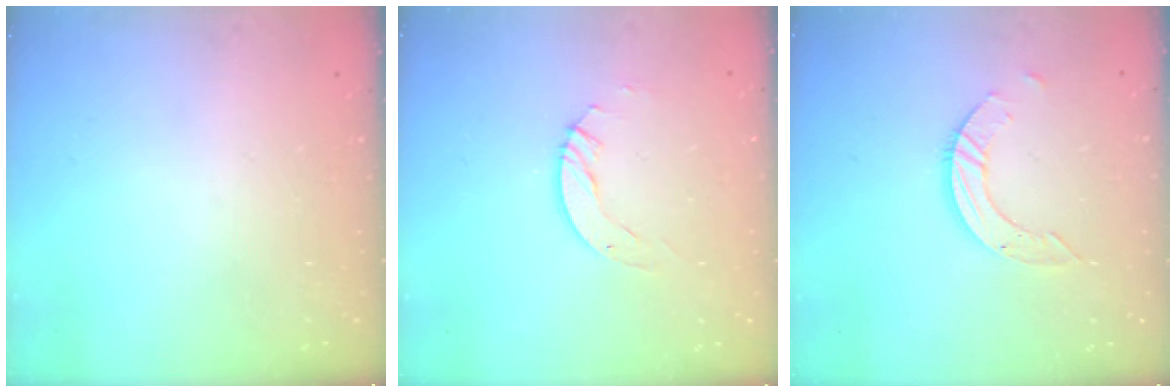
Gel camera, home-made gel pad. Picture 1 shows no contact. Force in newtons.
{"total": 4.1, "press": 4.1, "slide": 0.4}
{"total": 5.8, "press": 5.8, "slide": 0.1}